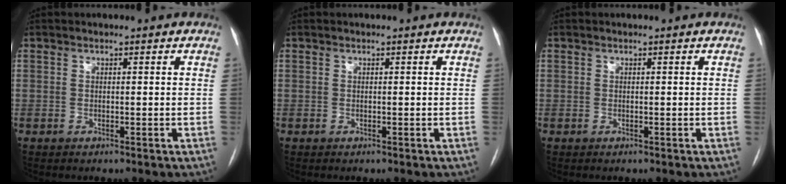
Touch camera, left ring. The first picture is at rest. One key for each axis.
{"total": 0.0}
{"total": 0.0}